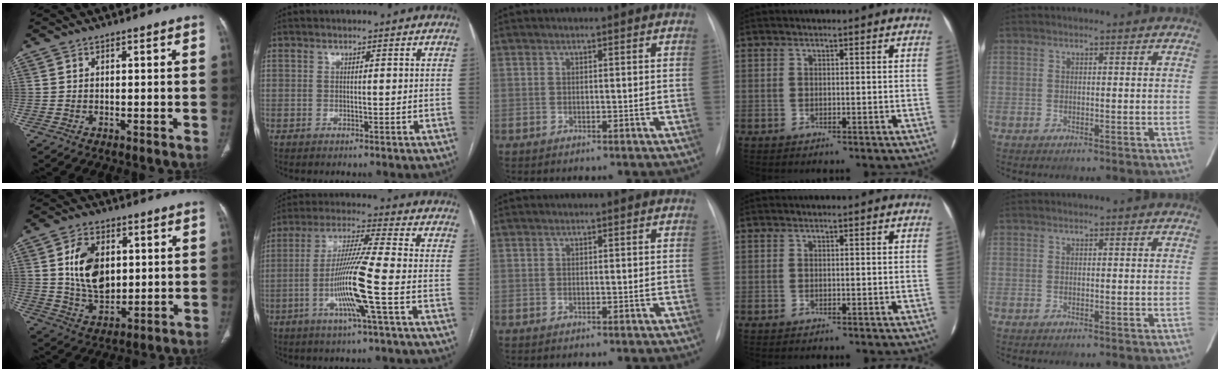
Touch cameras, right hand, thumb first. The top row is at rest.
{"thumb": {"total": 12.1, "force": [2.4, 7.9, 8.9], "torque": [-0.136, -0.017, 0.052]}, "index": {"total": 11.4, "force": [-3.5, -1.3, 10.8], "torque": [-0.211, -0.009, -0.072]}}